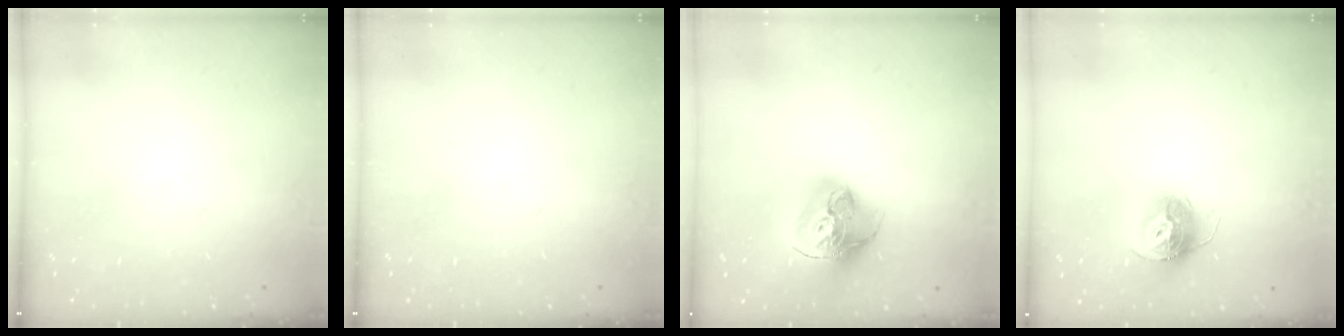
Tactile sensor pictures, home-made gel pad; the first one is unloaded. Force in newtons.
{"total": 0.0}
{"total": 17.4, "press": 17.3, "slide": 1.8}
{"total": 12.2, "press": 12.1, "slide": 1.1}